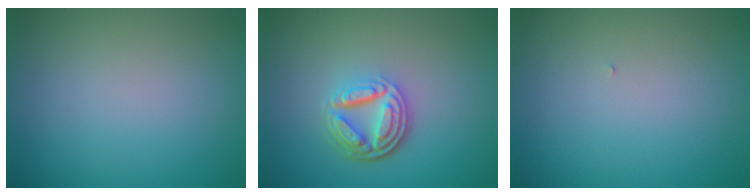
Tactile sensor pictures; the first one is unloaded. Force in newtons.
{"total": 4.8, "press": 3.6, "slide": 3.2}
{"total": 0.0}